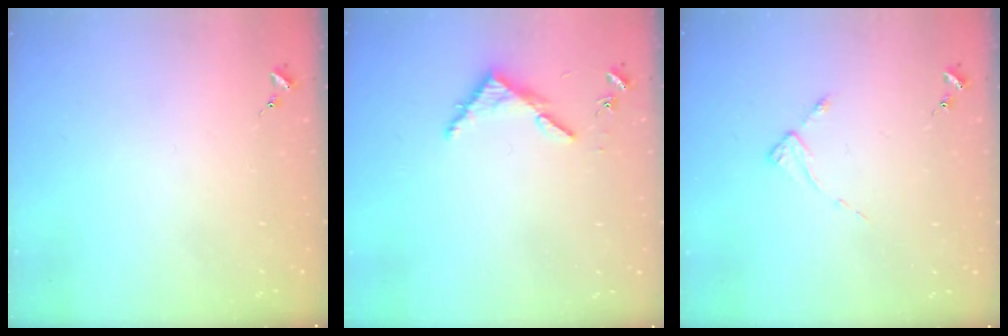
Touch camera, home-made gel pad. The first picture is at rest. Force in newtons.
{"total": 3.9, "press": 3.9, "slide": 0.3}
{"total": 2.2, "press": 2.2, "slide": 0.4}